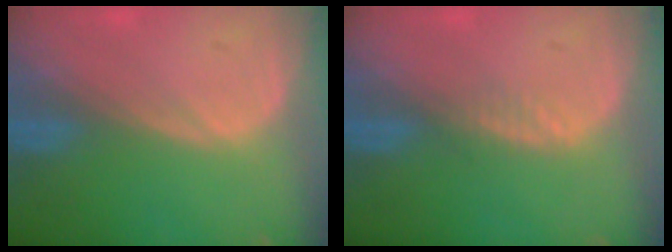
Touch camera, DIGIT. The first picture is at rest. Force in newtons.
{"total": 1.4, "press": 1.3, "slide": 0.2}